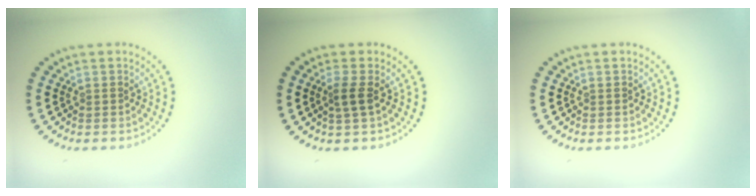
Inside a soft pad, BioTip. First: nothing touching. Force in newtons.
{"total": 1.7, "press": 1.3, "slide": 1.0}
{"total": 0.0}